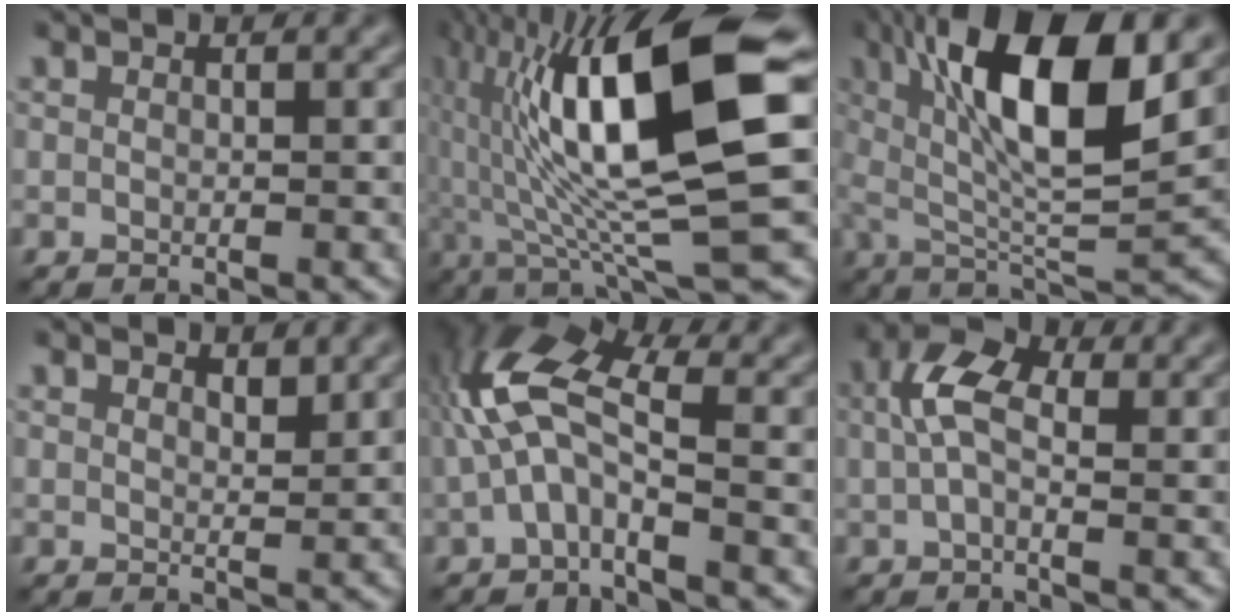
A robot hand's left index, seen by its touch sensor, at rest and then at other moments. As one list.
[{"total": 15.8, "force": [2.4, 3.1, 15.2], "torque": [-0.254, 0.020, 0.043]}, {"total": 11.8, "force": [3.5, 3.2, 10.8], "torque": [-0.185, 0.010, 0.065]}, {"total": 1.1, "force": [1.0, 0.2, 0.3], "torque": [-0.003, 0.002, 0.020]}, {"total": 5.6, "force": [-0.6, 2.1, 5.2], "torque": [-0.117, 0.028, -0.018]}, {"total": 4.4, "force": [0.6, 2.3, 3.7], "torque": [-0.082, 0.018, 0.006]}]